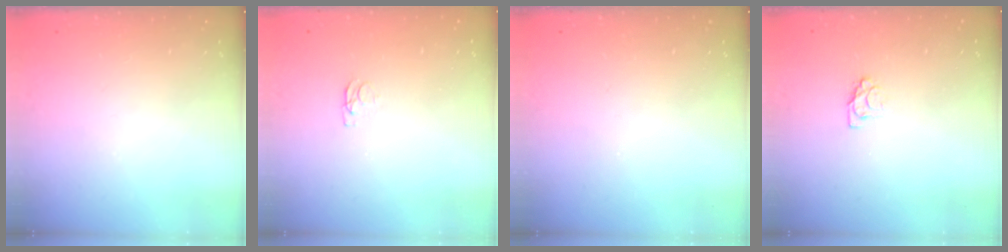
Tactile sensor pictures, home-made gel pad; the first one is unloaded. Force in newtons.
{"total": 1.2, "press": 1.1, "slide": 0.3}
{"total": 0.0}
{"total": 3.6, "press": 3.6, "slide": 0.4}